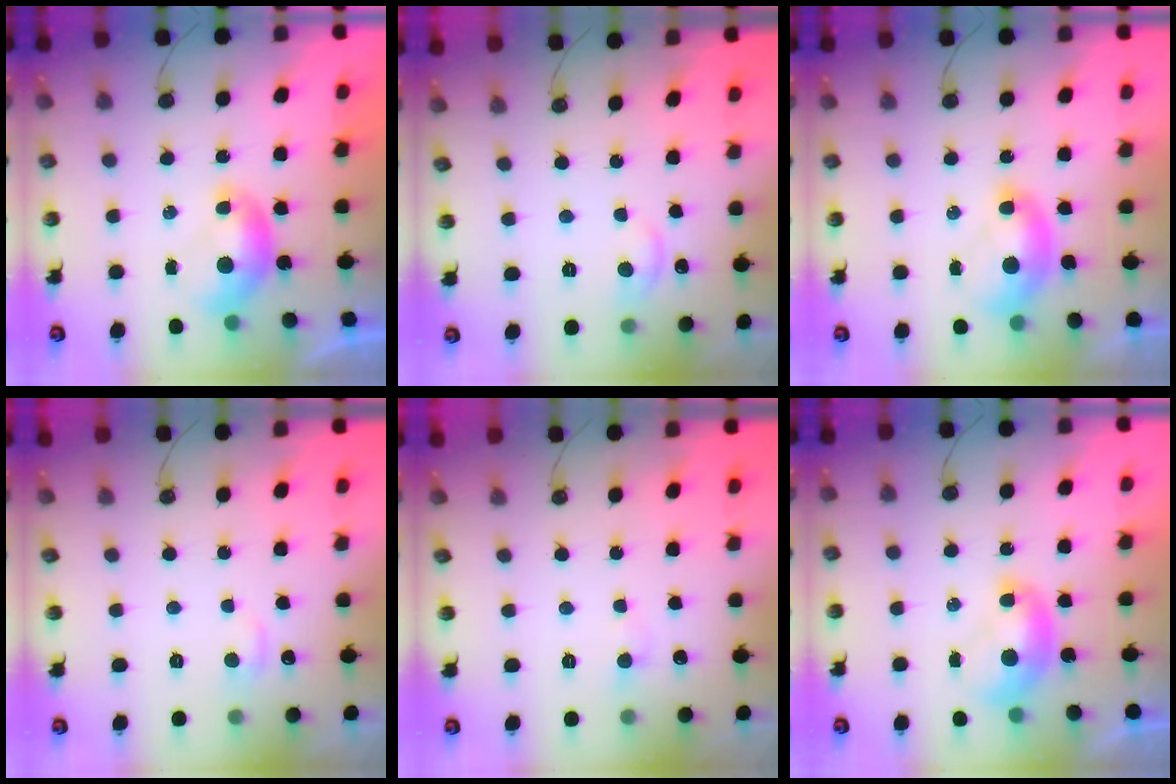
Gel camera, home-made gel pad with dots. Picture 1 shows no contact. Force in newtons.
{"total": 1.6, "press": 1.2, "slide": 1.1}
{"total": 1.9, "press": 1.8, "slide": 0.6}
{"total": 0.8, "press": 0.2, "slide": 0.8}
{"total": 1.3, "press": 1.1, "slide": 0.6}
{"total": 1.3, "press": 1.3, "slide": 0.1}